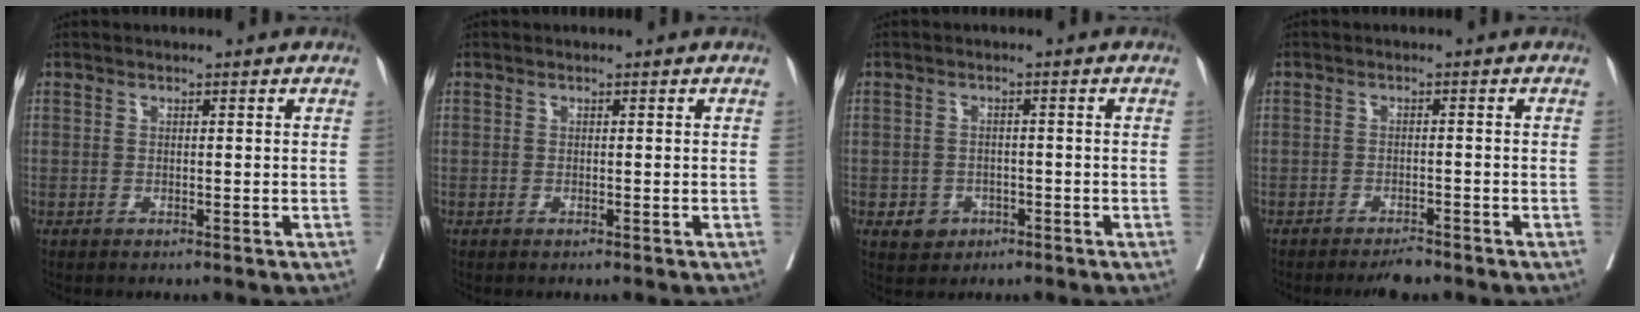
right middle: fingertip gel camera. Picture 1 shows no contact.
{"total": 0.0}
{"total": 3.1, "force": [-1.4, 2.7, 0.8], "torque": [-0.007, 0.008, -0.013]}
{"total": 2.5, "force": [-2.2, 0.4, 1.1], "torque": [-0.021, -0.005, -0.034]}